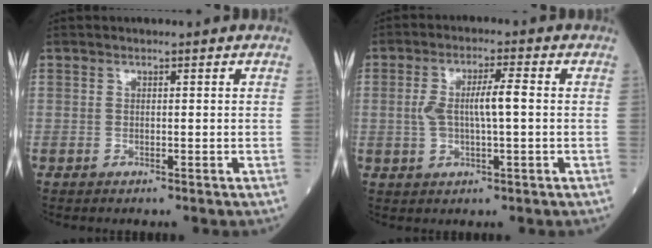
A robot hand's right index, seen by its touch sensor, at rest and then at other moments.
{"total": 6.2, "force": [0.2, 1.2, 6.1], "torque": [-0.124, 0.011, 0.004]}